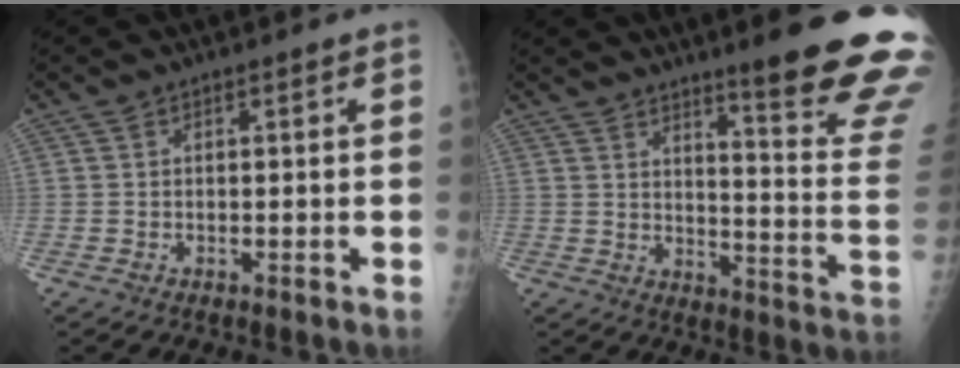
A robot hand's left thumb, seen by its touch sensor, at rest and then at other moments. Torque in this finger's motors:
{"motor_torque": [3.83, 1.18, 1.47, -1.30, 0.18]}